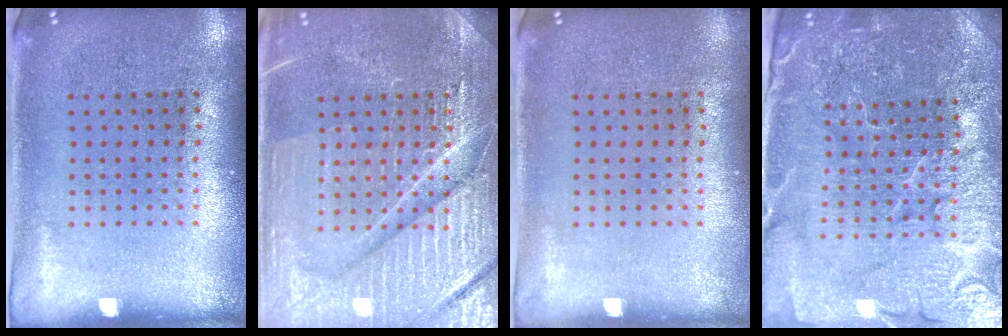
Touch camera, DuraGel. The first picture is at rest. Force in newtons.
{"total": 7.5, "press": 7.4, "slide": 0.9}
{"total": 0.0}
{"total": 5.3, "press": 4.9, "slide": 2.1}